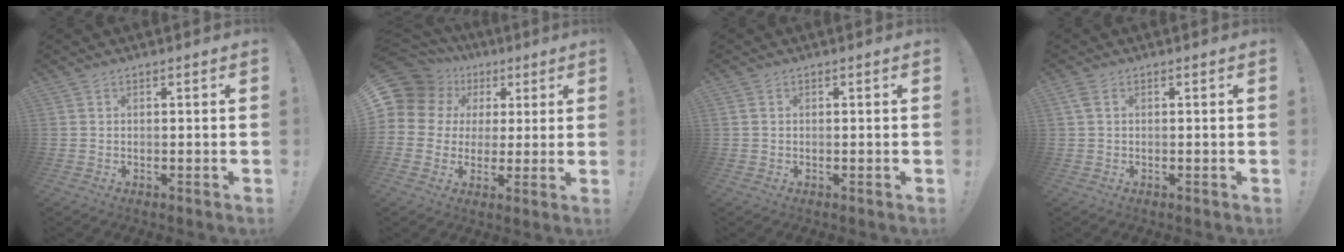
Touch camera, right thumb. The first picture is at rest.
{"total": 10.9, "force": [3.9, 9.5, 3.8], "torque": [-0.062, -0.024, 0.081]}
{"total": 0.6, "force": [0.2, 0.5, 0.2], "torque": [-0.009, 0.004, 0.005]}
{"total": 2.0, "force": [0.7, 0.9, 1.6], "torque": [-0.029, 0.001, 0.012]}